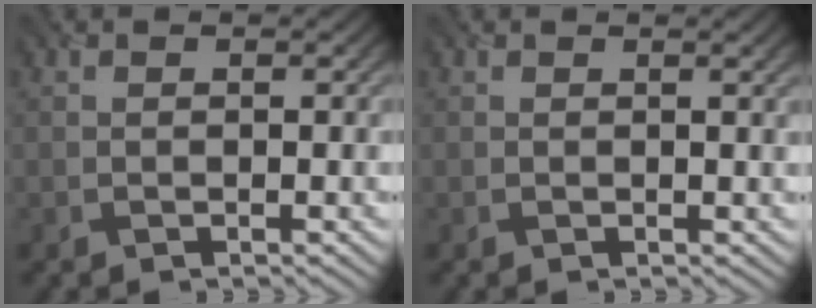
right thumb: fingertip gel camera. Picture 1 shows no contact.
{"total": 1.2, "force": [0.8, -0.1, 0.8], "torque": [-0.011, 0.000, 0.014]}